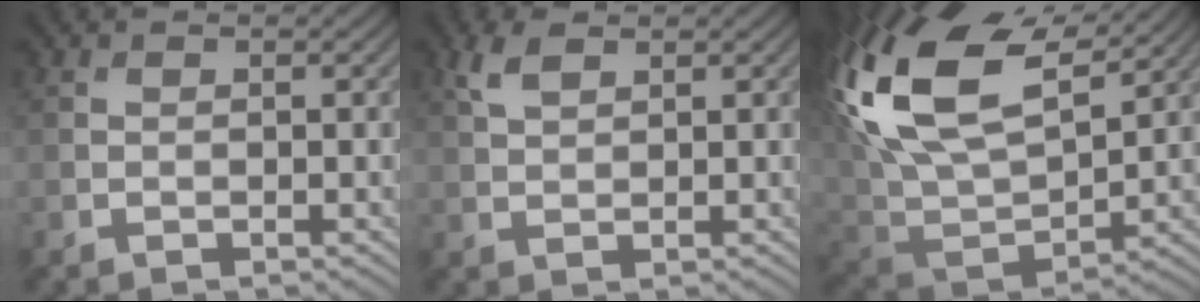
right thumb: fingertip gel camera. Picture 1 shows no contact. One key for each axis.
{"total": 2.8, "fx": 1.7, "fy": 1.2, "fz": 1.9, "tx": -0.048, "ty": 0.006, "tz": 0.036}
{"total": 18.0, "fx": 8.7, "fy": 9.2, "fz": 12.8, "tx": -0.322, "ty": 0.035, "tz": 0.166}